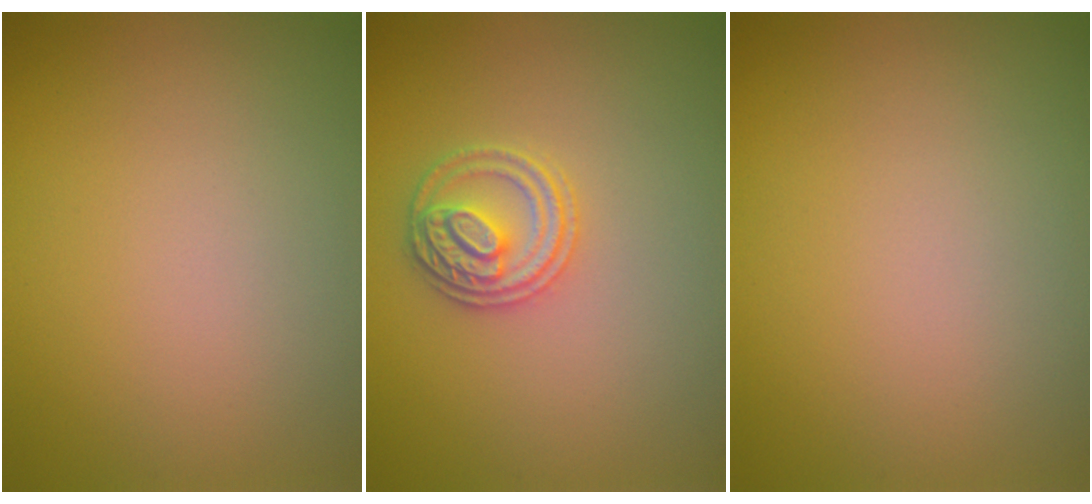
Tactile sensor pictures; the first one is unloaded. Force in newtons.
{"total": 2.7, "press": 2.7, "slide": 0.6}
{"total": 0.0}